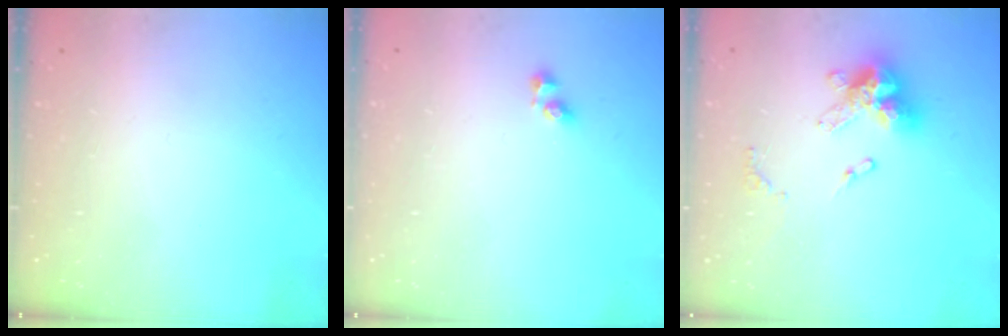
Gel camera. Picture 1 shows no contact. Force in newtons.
{"total": 4.5, "press": 4.5, "slide": 0.4}
{"total": 12.1, "press": 12.0, "slide": 1.1}